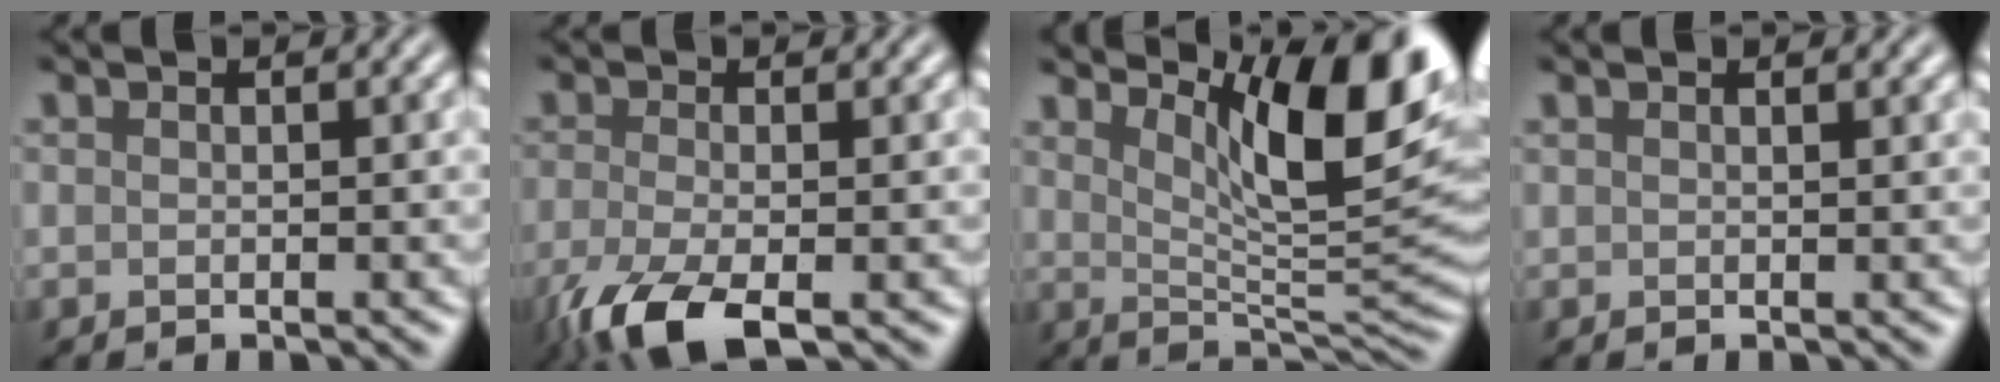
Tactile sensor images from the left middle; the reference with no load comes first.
{"total": 5.9, "force": [-3.7, 1.7, 4.3], "torque": [-0.102, -0.016, -0.066]}
{"total": 11.3, "force": [5.3, 2.8, 9.6], "torque": [-0.126, 0.007, 0.095]}
{"total": 1.7, "force": [1.3, 0.6, 0.8], "torque": [-0.001, 0.011, 0.001]}